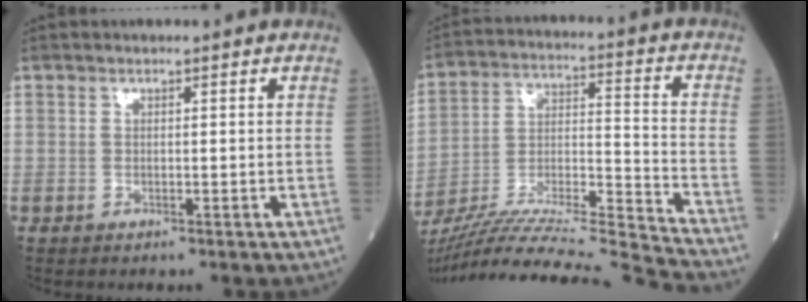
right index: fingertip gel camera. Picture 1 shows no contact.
{"total": 25.6, "force": [-24.0, -2.5, 8.7], "torque": [-0.158, -0.034, -0.389]}